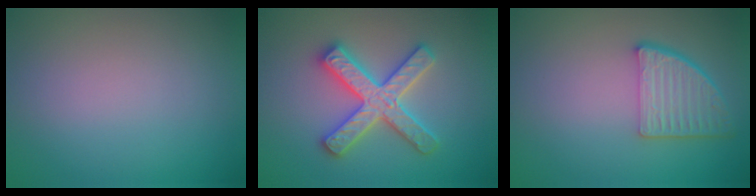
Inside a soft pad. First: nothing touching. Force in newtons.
{"total": 5.0, "press": 4.9, "slide": 0.8}
{"total": 4.5, "press": 3.5, "slide": 2.9}